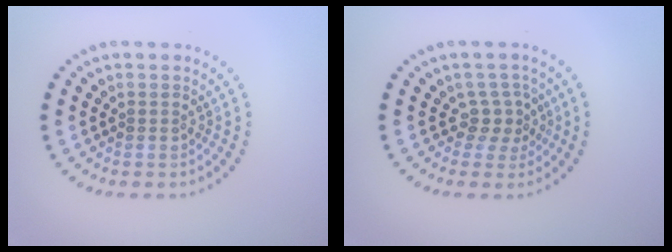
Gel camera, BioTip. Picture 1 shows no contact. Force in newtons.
{"total": 2.1, "press": 1.5, "slide": 1.4}